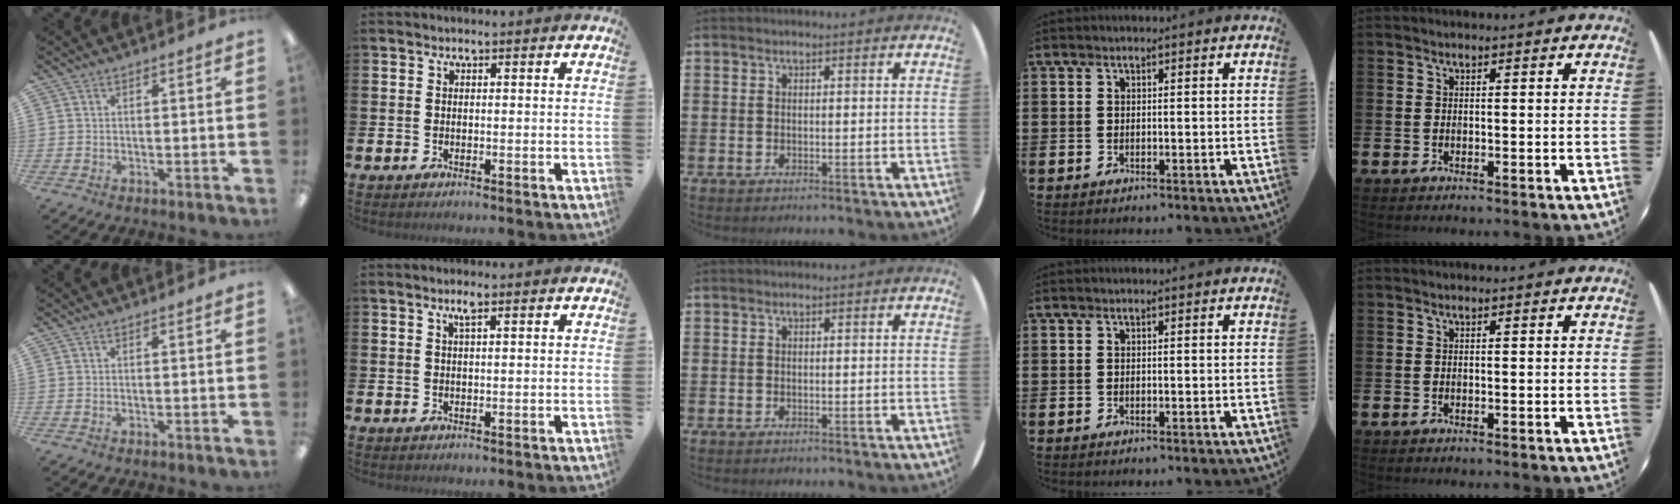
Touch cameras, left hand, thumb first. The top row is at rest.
{"index": {"total": 1.4, "force": [1.0, 0.2, 1.0], "torque": [-0.018, 0.001, 0.015]}}